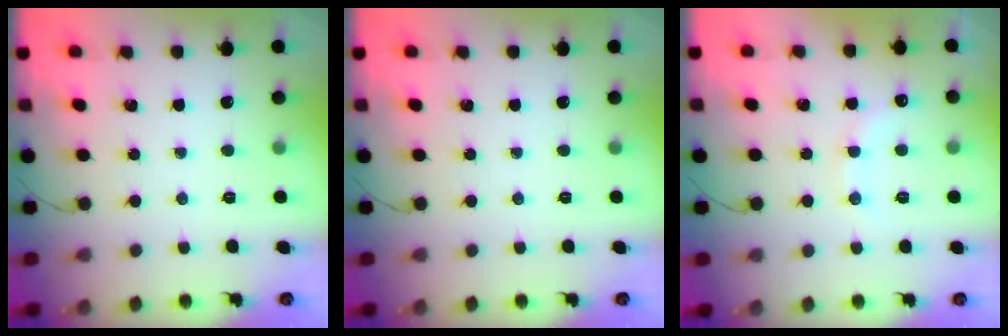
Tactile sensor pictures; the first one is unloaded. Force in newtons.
{"total": 0.0}
{"total": 9.8, "press": 9.7, "slide": 1.4}